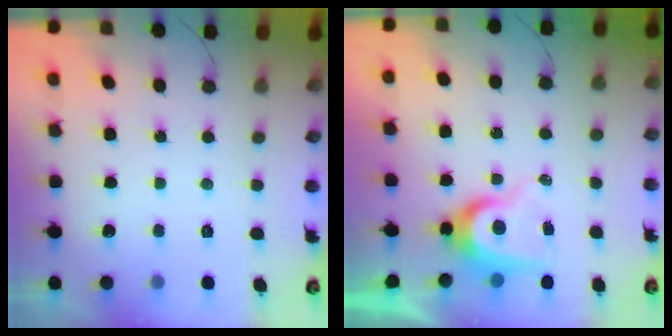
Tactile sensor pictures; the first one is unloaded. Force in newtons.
{"total": 7.4, "press": 7.4, "slide": 0.1}